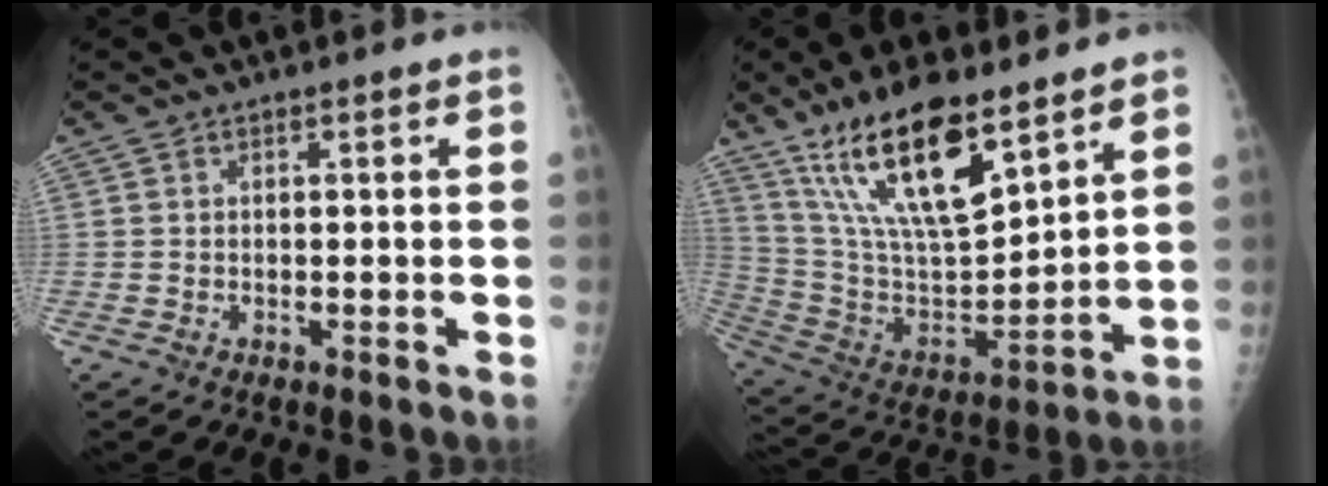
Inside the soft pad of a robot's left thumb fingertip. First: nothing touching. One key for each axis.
{"total": 21.0, "fx": 13.4, "fy": 7.3, "fz": 14.5, "tx": -0.241, "ty": -0.061, "tz": 0.256}